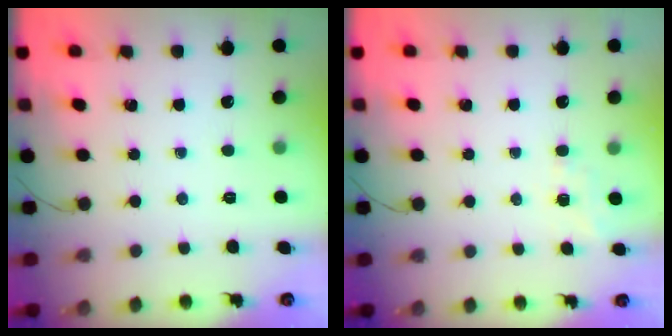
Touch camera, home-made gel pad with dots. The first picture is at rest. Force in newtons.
{"total": 5.2, "press": 4.9, "slide": 1.5}